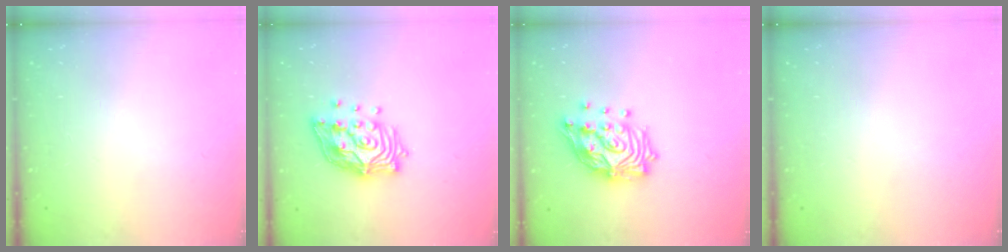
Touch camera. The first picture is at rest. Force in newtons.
{"total": 14.9, "press": 14.8, "slide": 1.7}
{"total": 16.7, "press": 16.6, "slide": 1.1}
{"total": 0.0}